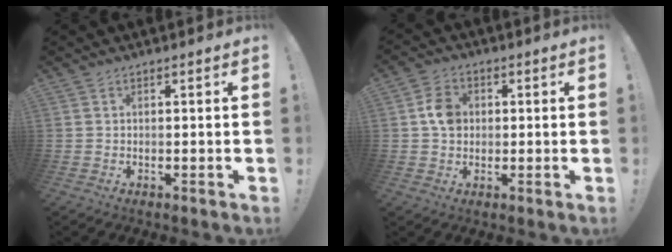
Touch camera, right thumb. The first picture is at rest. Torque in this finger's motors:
{"motor_torque": [0.76, 0.93, 0.49, -0.08, 0.00]}